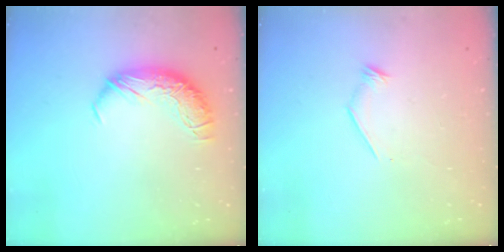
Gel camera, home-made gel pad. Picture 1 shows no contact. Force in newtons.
{"total": 7.0, "press": 6.9, "slide": 0.7}